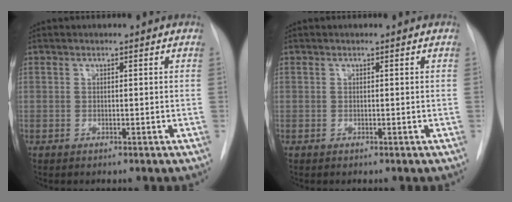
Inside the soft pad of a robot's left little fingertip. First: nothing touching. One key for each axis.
{"total": 0.0}